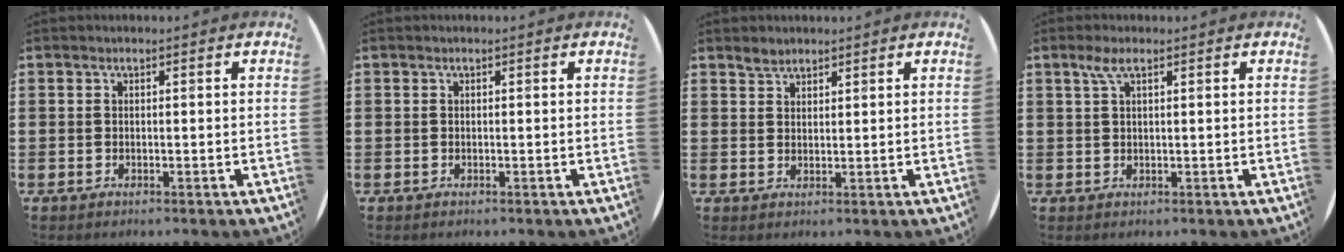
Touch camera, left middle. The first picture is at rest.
{"total": 0.0}
{"total": 1.9, "force": [1.8, 0.7, 0.1], "torque": [-0.003, 0.003, 0.035]}
{"total": 2.4, "force": [1.3, 0.5, 1.9], "torque": [-0.041, 0.006, 0.021]}